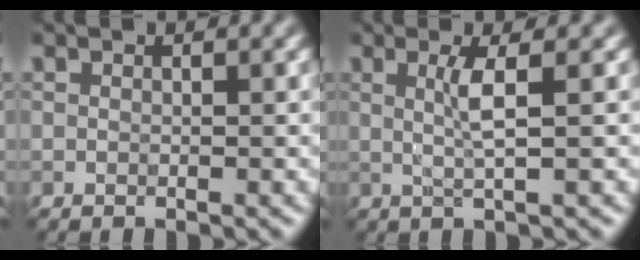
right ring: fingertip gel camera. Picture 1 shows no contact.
{"total": 2.6, "force": [0.4, 0.4, 2.5], "torque": [-0.049, 0.000, 0.006]}